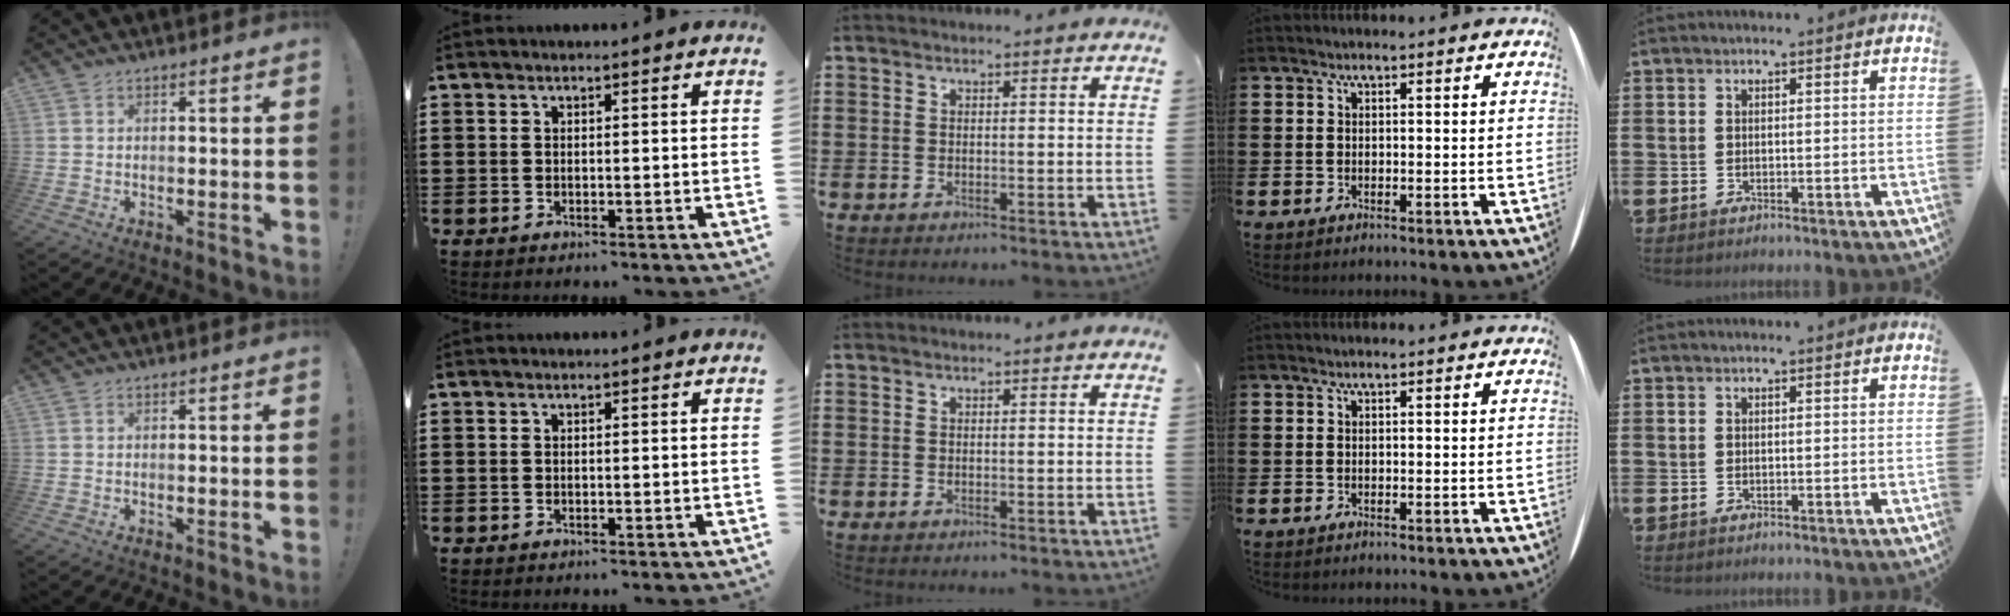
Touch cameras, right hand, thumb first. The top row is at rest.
{}